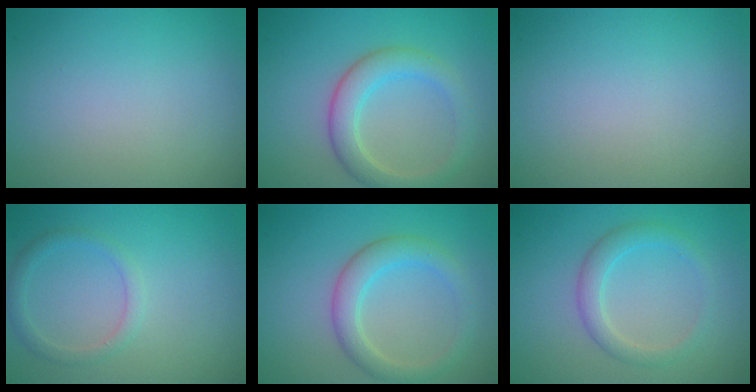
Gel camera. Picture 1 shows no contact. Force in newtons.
{"total": 3.8, "press": 3.8, "slide": 0.2}
{"total": 0.0}
{"total": 1.6, "press": 1.6, "slide": 0.1}
{"total": 3.4, "press": 3.4, "slide": 0.1}
{"total": 2.4, "press": 2.4, "slide": 0.1}